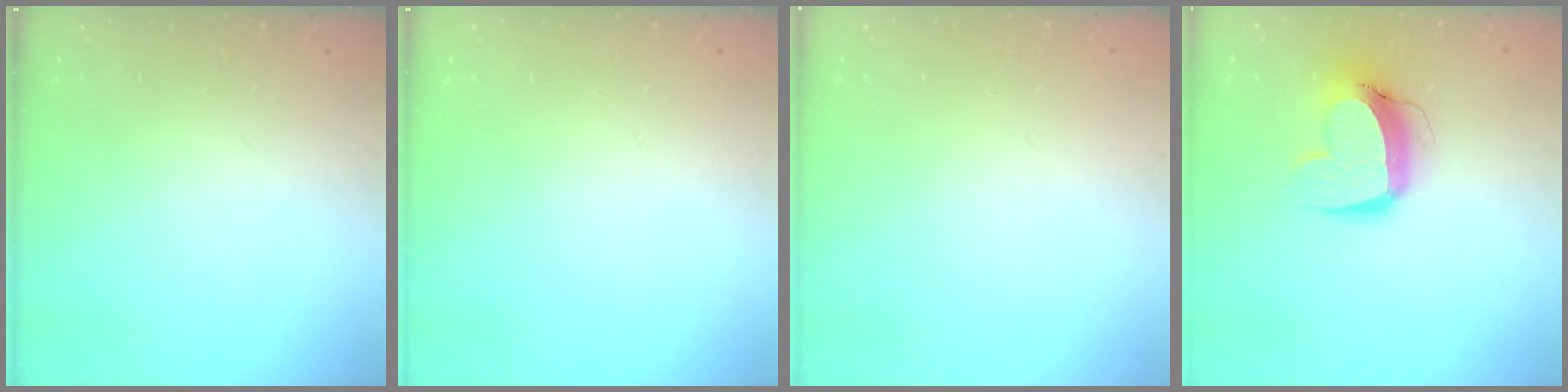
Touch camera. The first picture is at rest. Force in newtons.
{"total": 0.0}
{"total": 0.0}
{"total": 13.1, "press": 13.0, "slide": 1.6}